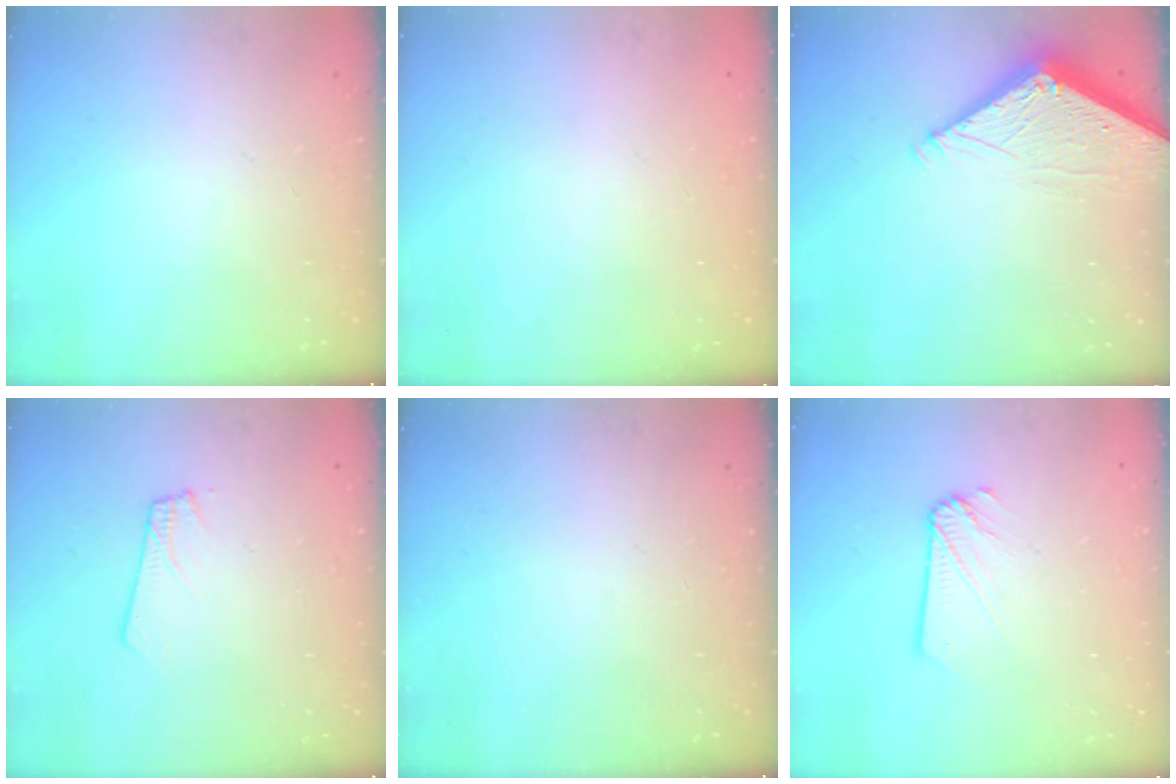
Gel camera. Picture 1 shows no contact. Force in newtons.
{"total": 0.0}
{"total": 7.2, "press": 7.2, "slide": 0.3}
{"total": 1.8, "press": 1.8, "slide": 0.1}
{"total": 0.0}
{"total": 2.1, "press": 2.1, "slide": 0.3}